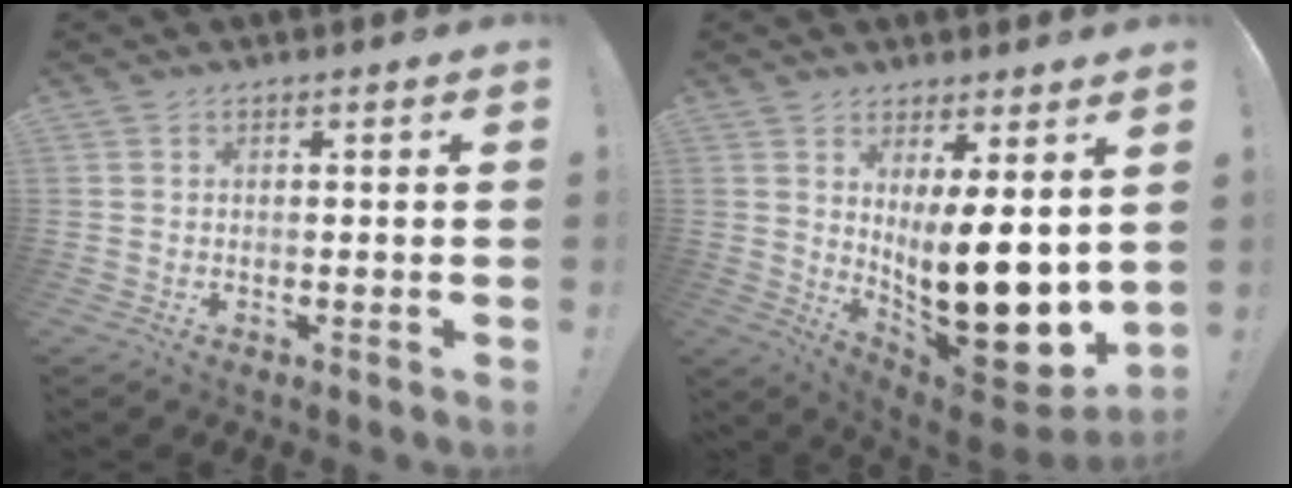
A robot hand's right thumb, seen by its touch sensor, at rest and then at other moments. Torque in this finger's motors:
{"motor_torque": [1.27, 3.73, 1.52, 0.85, 0.25]}